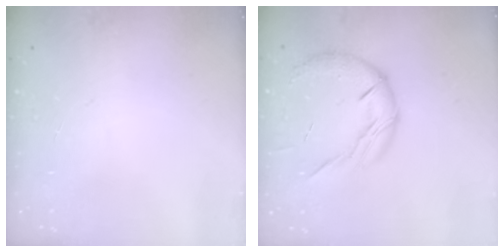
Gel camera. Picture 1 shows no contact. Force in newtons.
{"total": 12.1, "press": 12.0, "slide": 1.1}